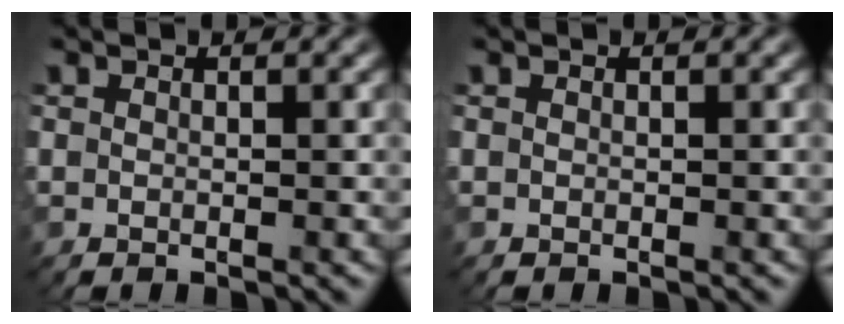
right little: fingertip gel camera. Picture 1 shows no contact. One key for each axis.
{"total": 0.0}